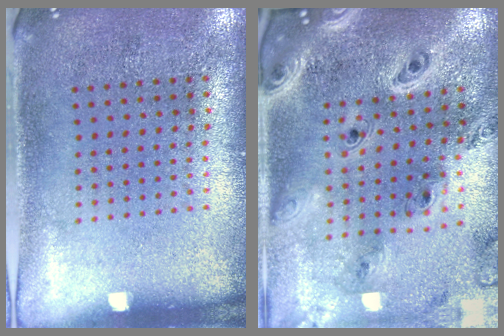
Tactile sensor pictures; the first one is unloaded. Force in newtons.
{"total": 2.8, "press": 2.4, "slide": 1.4}